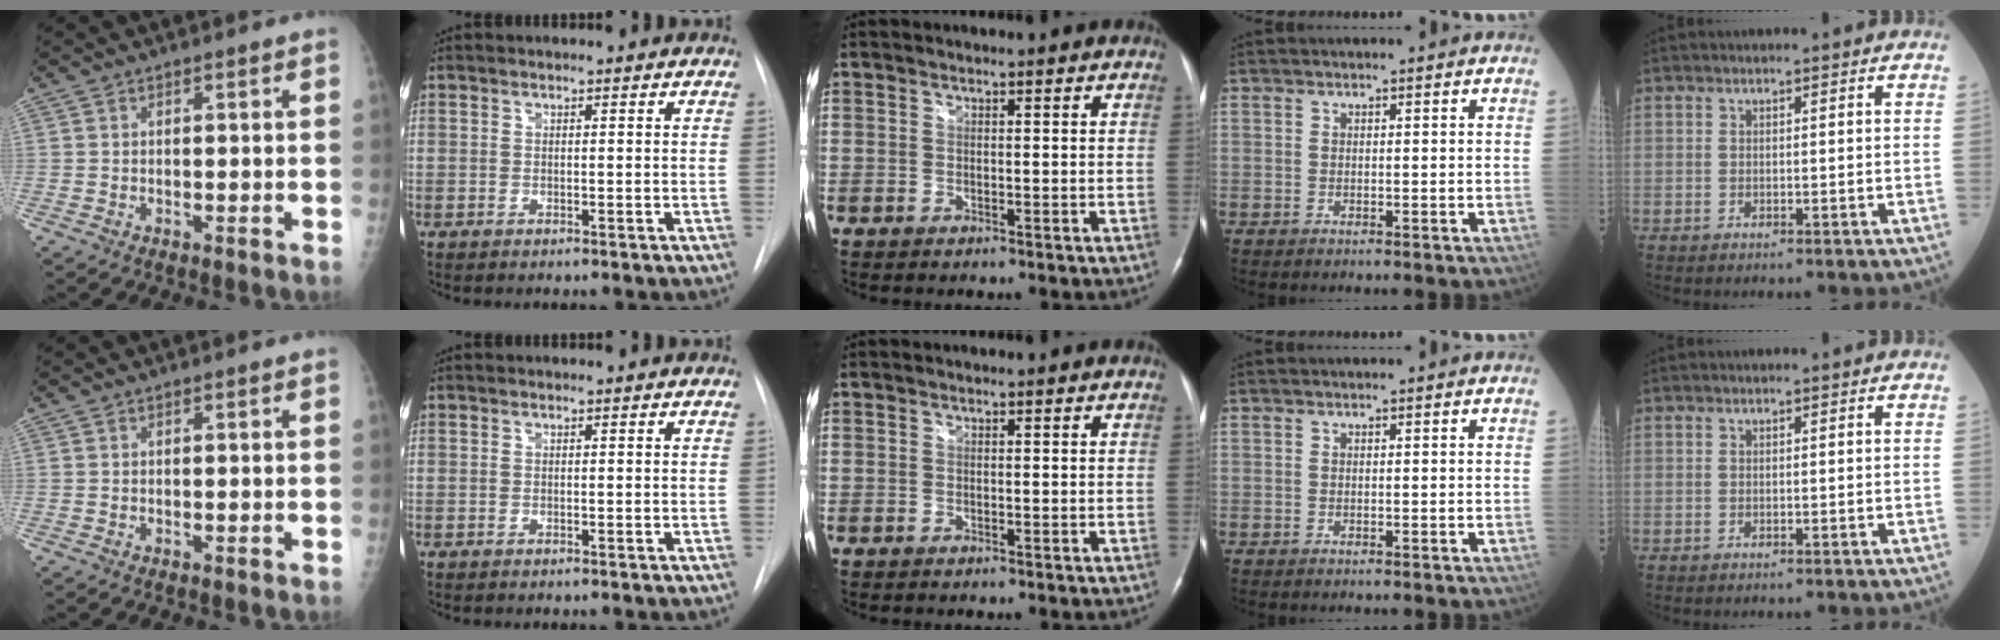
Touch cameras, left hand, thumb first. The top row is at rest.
{}